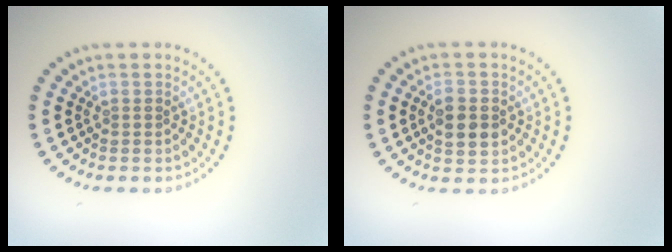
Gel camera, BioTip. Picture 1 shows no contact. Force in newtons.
{"total": 3.2, "press": 3.2, "slide": 0.2}